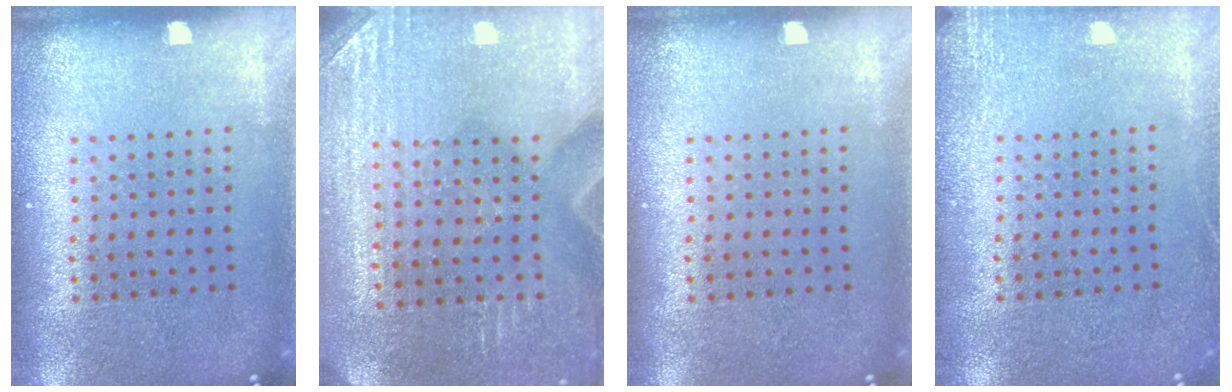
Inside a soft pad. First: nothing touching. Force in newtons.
{"total": 3.0, "press": 2.9, "slide": 0.2}
{"total": 0.0}
{"total": 2.1, "press": 2.1, "slide": 0.3}